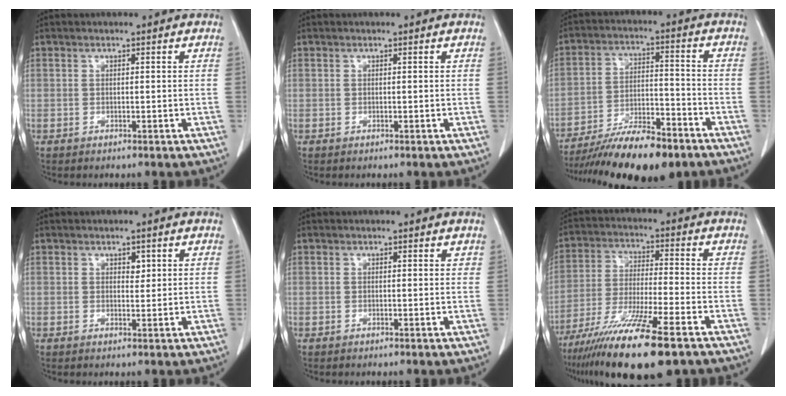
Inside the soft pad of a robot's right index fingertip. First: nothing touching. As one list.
[{"total": 0.0}, {"total": 15.1, "force": [-11.8, 3.7, 8.7], "torque": [-0.144, -0.005, -0.198]}, {"total": 1.4, "force": [0.6, 0.8, 1.0], "torque": [-0.011, -0.003, 0.008]}, {"total": 0.5, "force": [0.4, 0.3, 0.1], "torque": [0.000, 0.000, -0.001]}, {"total": 16.2, "force": [-10.9, 1.1, 12.0], "torque": [-0.221, -0.048, -0.191]}]